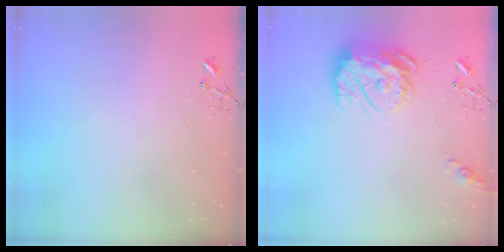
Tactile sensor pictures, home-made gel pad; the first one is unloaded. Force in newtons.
{"total": 14.4, "press": 14.4, "slide": 1.3}